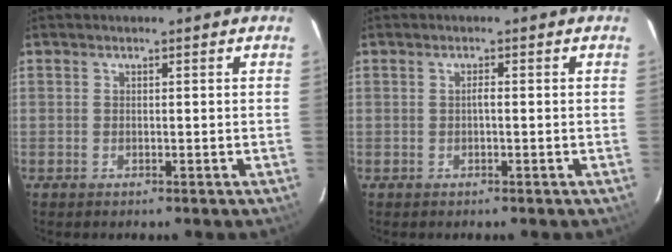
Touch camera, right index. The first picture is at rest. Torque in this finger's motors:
{"motor_torque": [0.30, -0.11, 0.14, 0.03]}